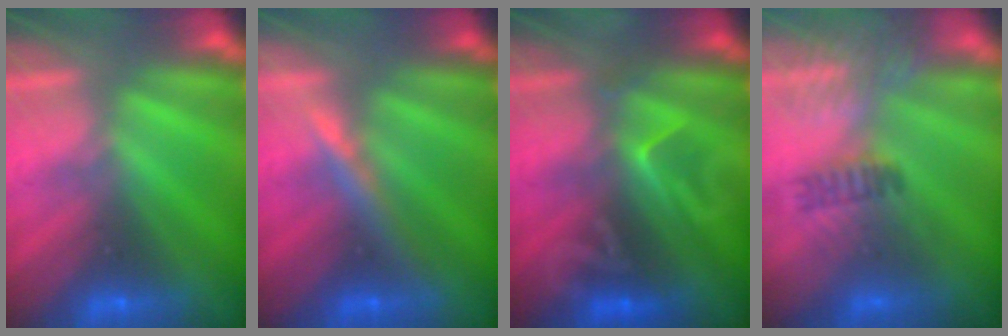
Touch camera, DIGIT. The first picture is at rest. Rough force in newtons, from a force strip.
{"total": 3.2}
{"total": 2.4}
{"total": 5.8}